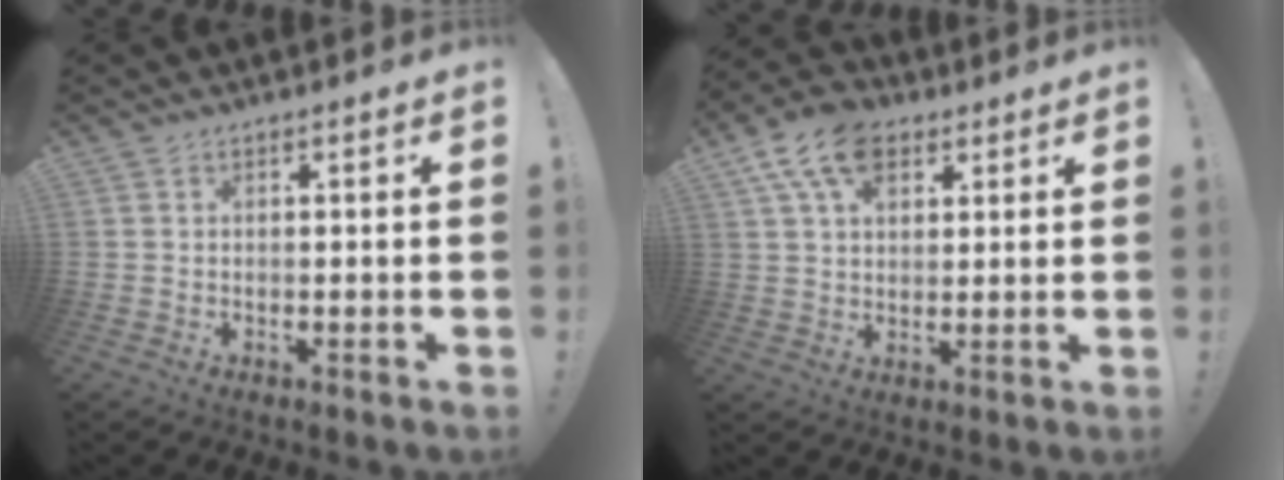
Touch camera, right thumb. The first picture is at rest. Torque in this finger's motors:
{"motor_torque": [0.37, 0.45, 0.12, 0.09, 0.03]}